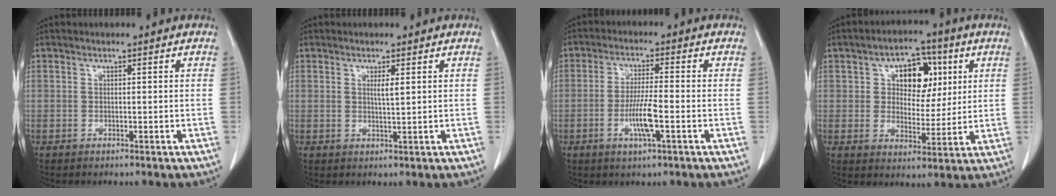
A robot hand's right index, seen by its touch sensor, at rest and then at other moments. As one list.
[{"total": 1.8, "force": [0.7, 0.0, 1.6], "torque": [-0.033, -0.004, 0.012]}, {"total": 6.2, "force": [-2.0, 0.4, 5.9], "torque": [-0.115, -0.007, -0.037]}, {"total": 9.4, "force": [3.1, 5.9, 6.7], "torque": [-0.098, 0.025, 0.052]}]